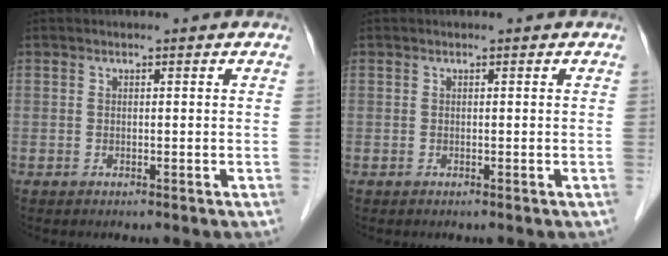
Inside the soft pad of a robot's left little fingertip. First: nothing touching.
{"total": 0.0}